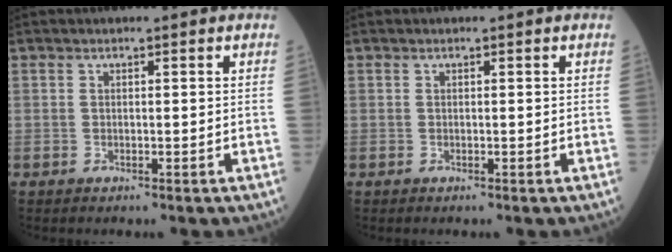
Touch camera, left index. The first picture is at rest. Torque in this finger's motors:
{"motor_torque": [0.01, 0.00, -0.02, 0.00]}